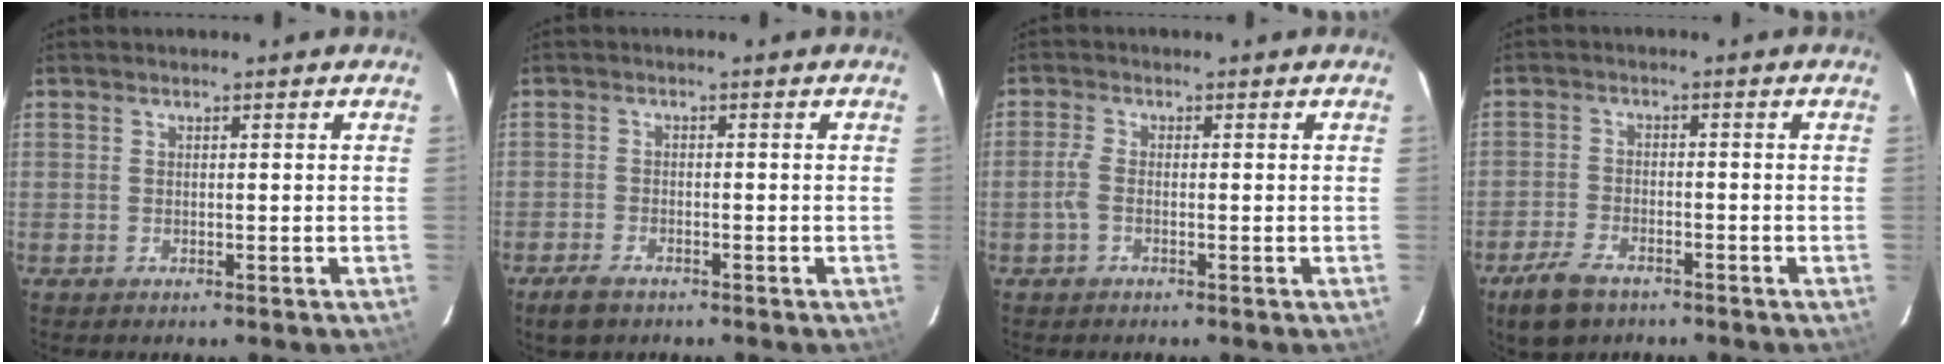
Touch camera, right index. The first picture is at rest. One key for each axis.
{"total": 4.1, "fx": -3.0, "fy": 1.9, "fz": 2.1, "tx": -0.058, "ty": -0.006, "tz": -0.056}
{"total": 2.2, "fx": -0.8, "fy": 0.8, "fz": 1.9, "tx": -0.049, "ty": 0.003, "tz": -0.018}
{"total": 7.2, "fx": -5.1, "fy": 3.5, "fz": 3.6, "tx": -0.101, "ty": -0.006, "tz": -0.094}